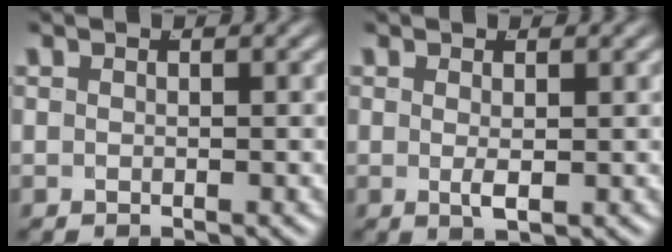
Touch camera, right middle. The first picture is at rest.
{"total": 1.1, "force": [0.1, -0.3, 1.1], "torque": [-0.016, -0.008, 0.007]}